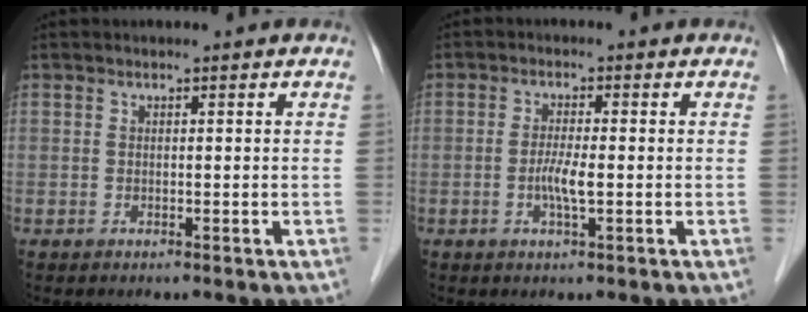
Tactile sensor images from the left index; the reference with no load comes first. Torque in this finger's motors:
{"motor_torque": [0.54, 0.46, 0.12, 0.06]}